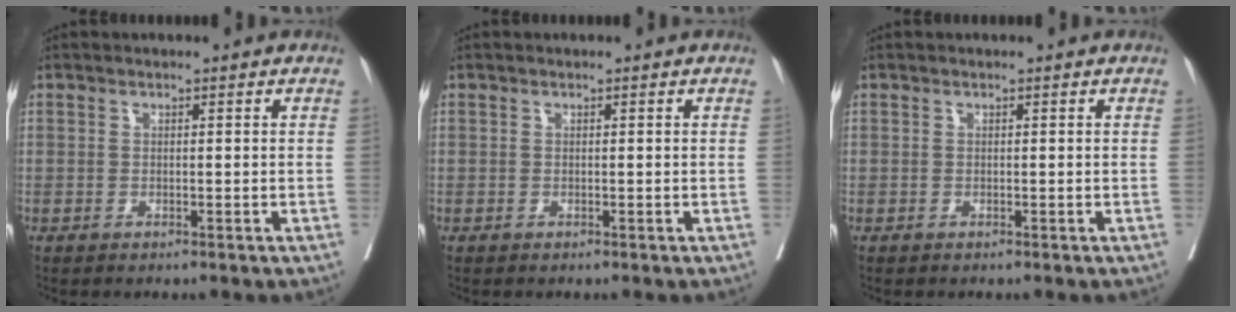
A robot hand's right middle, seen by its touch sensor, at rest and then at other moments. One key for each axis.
{"total": 0.0}
{"total": 0.0}